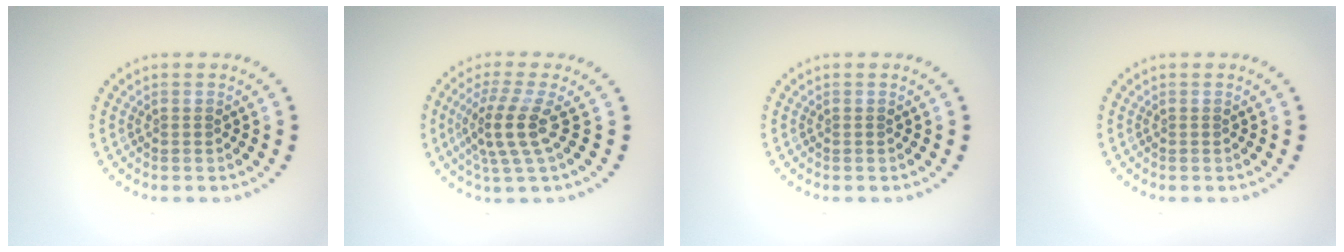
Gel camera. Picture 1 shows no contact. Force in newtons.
{"total": 3.9, "press": 2.9, "slide": 2.6}
{"total": 0.0}
{"total": 0.0}